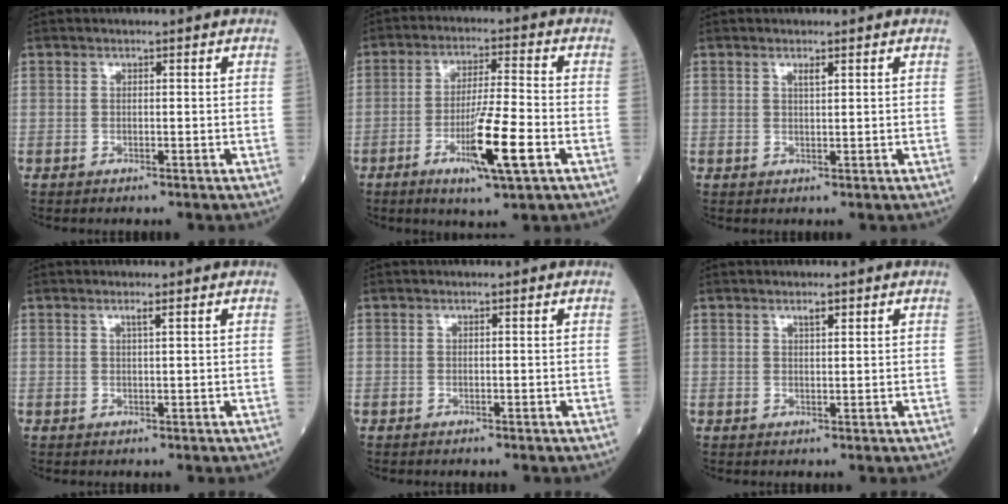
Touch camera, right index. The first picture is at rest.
{"total": 10.2, "force": [-3.9, 0.3, 9.4], "torque": [-0.168, -0.016, -0.069]}
{"total": 1.1, "force": [0.7, 0.1, 0.9], "torque": [-0.018, -0.002, 0.013]}
{"total": 1.0, "force": [0.5, -0.2, 0.8], "torque": [-0.019, -0.002, 0.011]}
{"total": 0.0}
{"total": 1.4, "force": [1.0, 0.2, 1.0], "torque": [-0.020, -0.001, 0.017]}